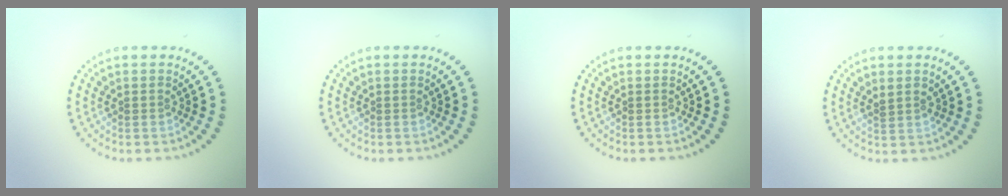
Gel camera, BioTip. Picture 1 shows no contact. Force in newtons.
{"total": 0.0}
{"total": 0.0}
{"total": 1.1, "press": 1.0, "slide": 0.5}